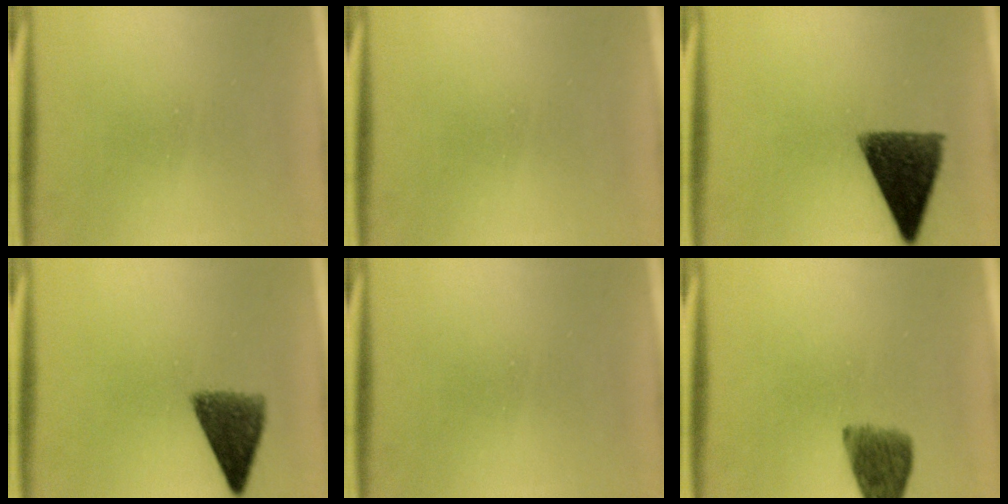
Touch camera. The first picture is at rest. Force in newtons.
{"total": 0.0}
{"total": 11.7}
{"total": 6.8}
{"total": 0.0}
{"total": 4.3}